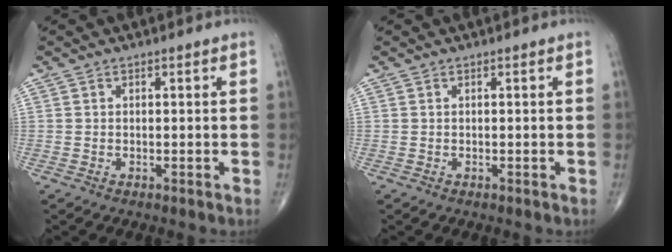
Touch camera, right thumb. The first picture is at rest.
{"total": 0.0}